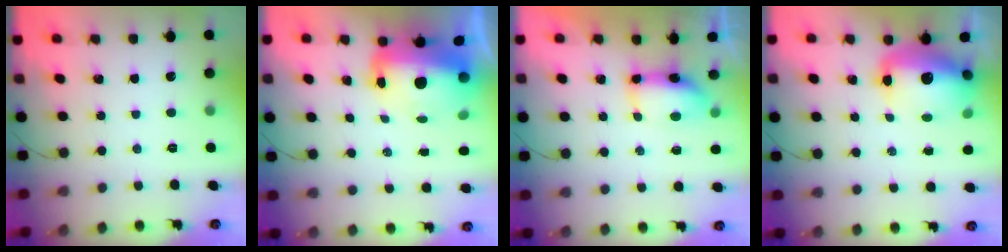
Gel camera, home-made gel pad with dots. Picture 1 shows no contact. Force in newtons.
{"total": 13.7, "press": 13.3, "slide": 3.4}
{"total": 6.9, "press": 6.9, "slide": 0.6}
{"total": 14.2, "press": 13.8, "slide": 3.3}